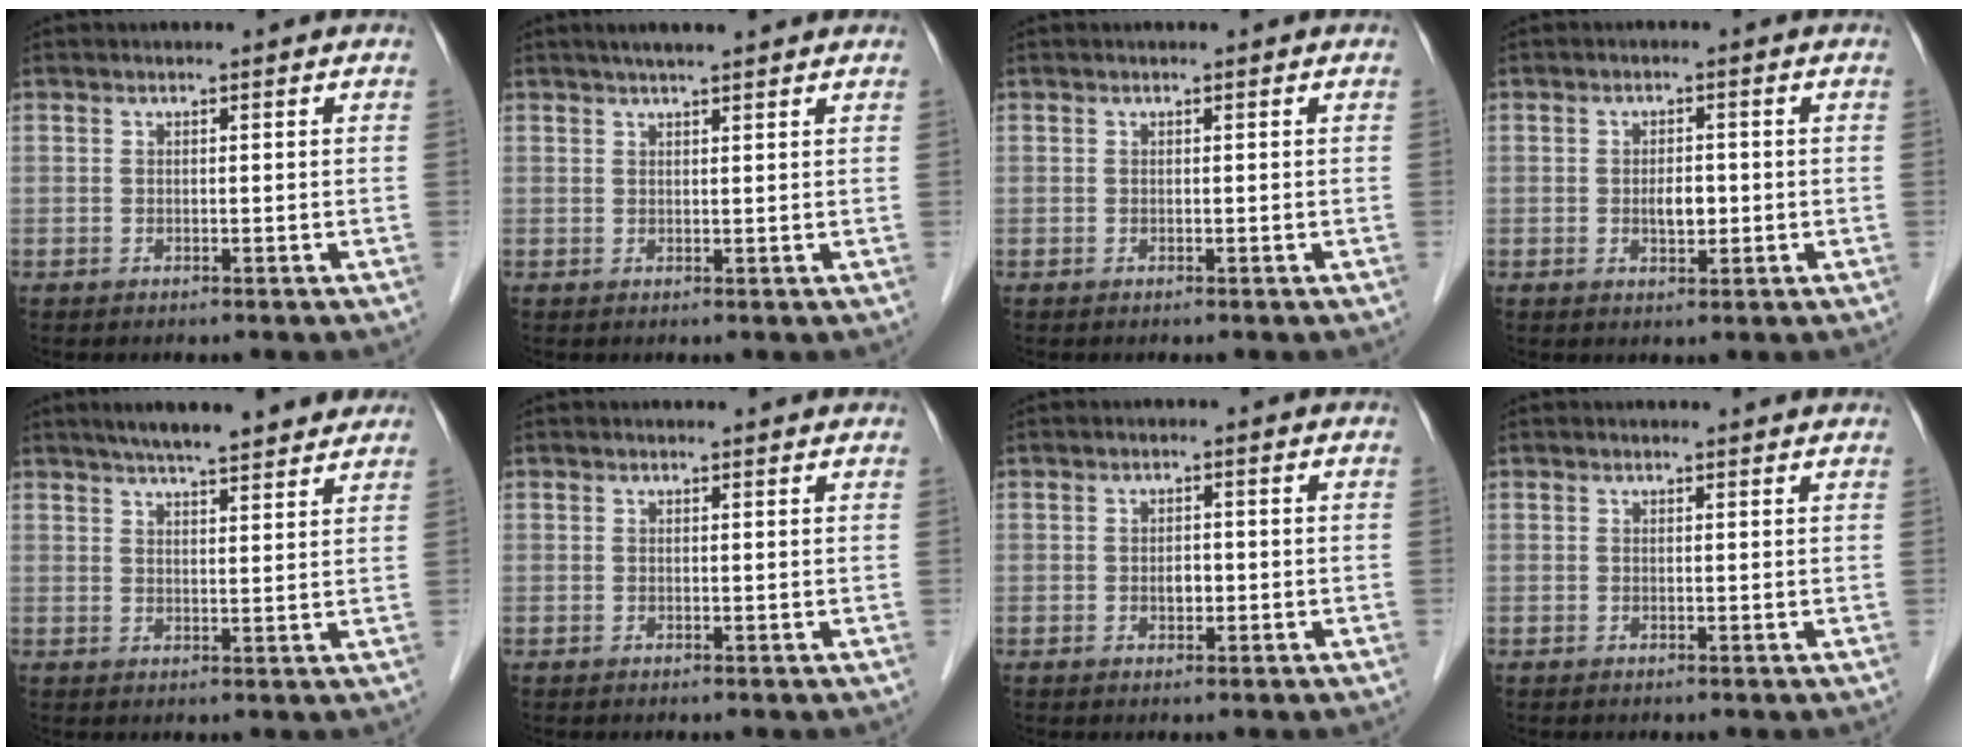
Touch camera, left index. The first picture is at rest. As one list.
[{"total": 5.6, "force": [4.7, 0.5, 3.0], "torque": [-0.040, 0.026, 0.065]}, {"total": 0.0}, {"total": 2.8, "force": [-0.4, 1.5, 2.4], "torque": [-0.043, 0.001, -0.004]}, {"total": 12.2, "force": [10.4, 1.8, 6.2], "torque": [-0.085, 0.022, 0.134]}, {"total": 2.5, "force": [2.4, 0.5, 0.4], "torque": [-0.013, 0.009, 0.021]}, {"total": 1.6, "force": [-0.3, 1.0, 1.2], "torque": [-0.020, 0.002, -0.004]}, {"total": 3.3, "force": [3.1, 0.7, 0.5], "torque": [-0.011, 0.010, 0.028]}]